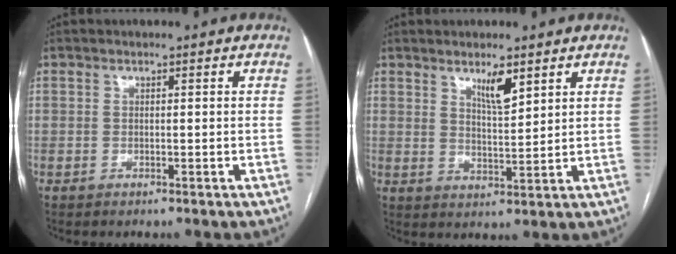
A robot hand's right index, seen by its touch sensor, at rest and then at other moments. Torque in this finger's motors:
{"motor_torque": [0.13, 0.16, 0.08, 0.05]}